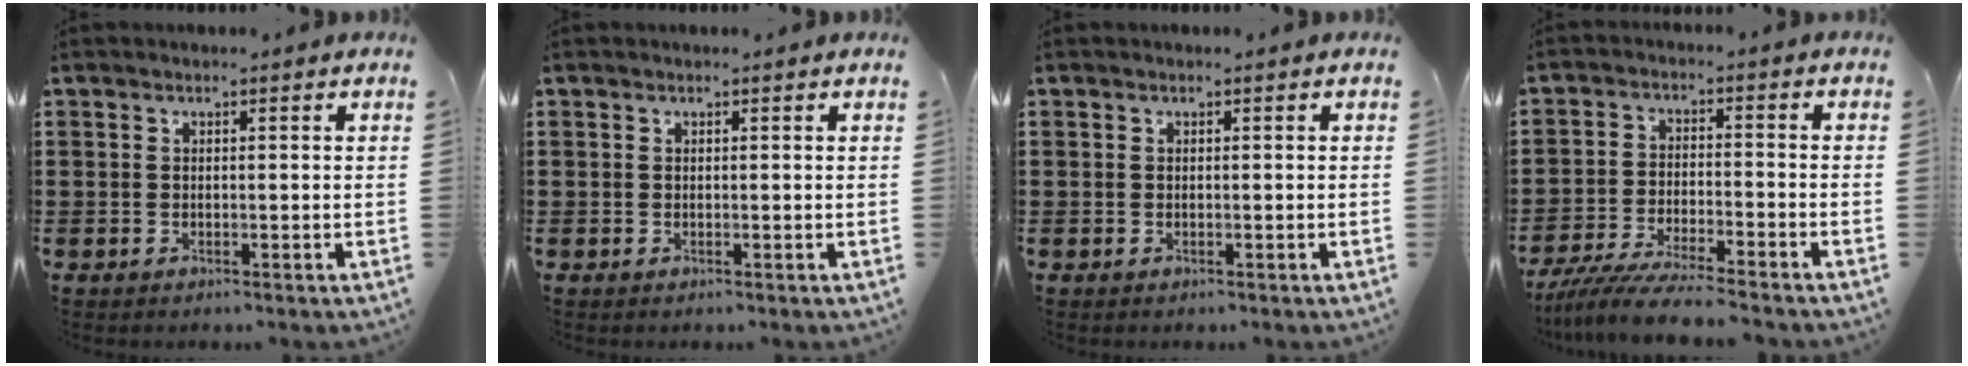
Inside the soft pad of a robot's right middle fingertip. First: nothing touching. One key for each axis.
{"total": 0.0}
{"total": 0.0}
{"total": 6.5, "fx": -6.2, "fy": -0.1, "fz": 2.1, "tx": -0.049, "ty": -0.012, "tz": -0.120}